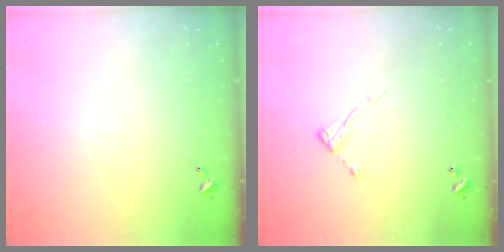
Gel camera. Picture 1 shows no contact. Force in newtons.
{"total": 7.3, "press": 7.3, "slide": 0.4}